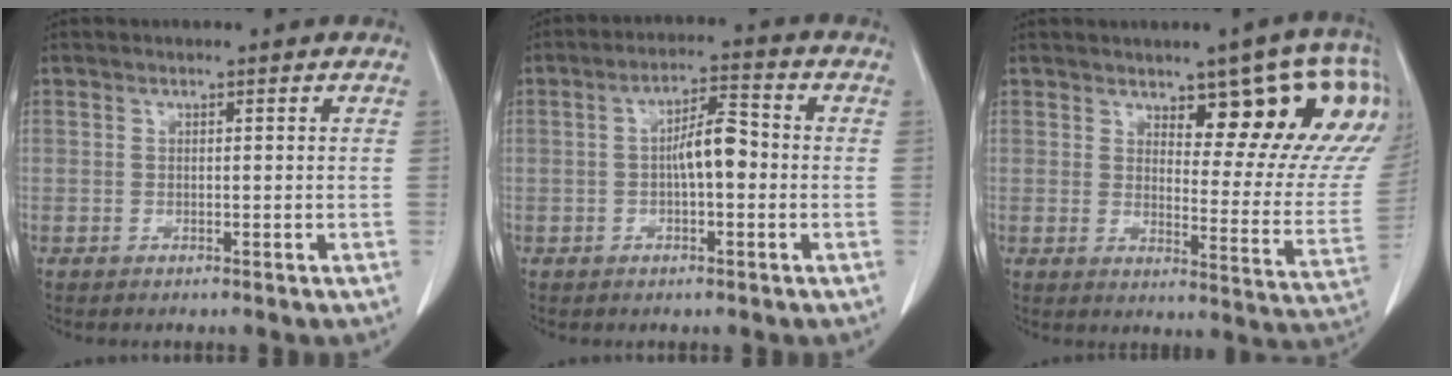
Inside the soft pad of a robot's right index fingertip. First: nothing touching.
{"total": 5.7, "force": [-0.5, 1.5, 5.5], "torque": [-0.097, 0.018, -0.012]}
{"total": 16.7, "force": [10.2, 4.4, 12.5], "torque": [-0.146, -0.025, 0.117]}